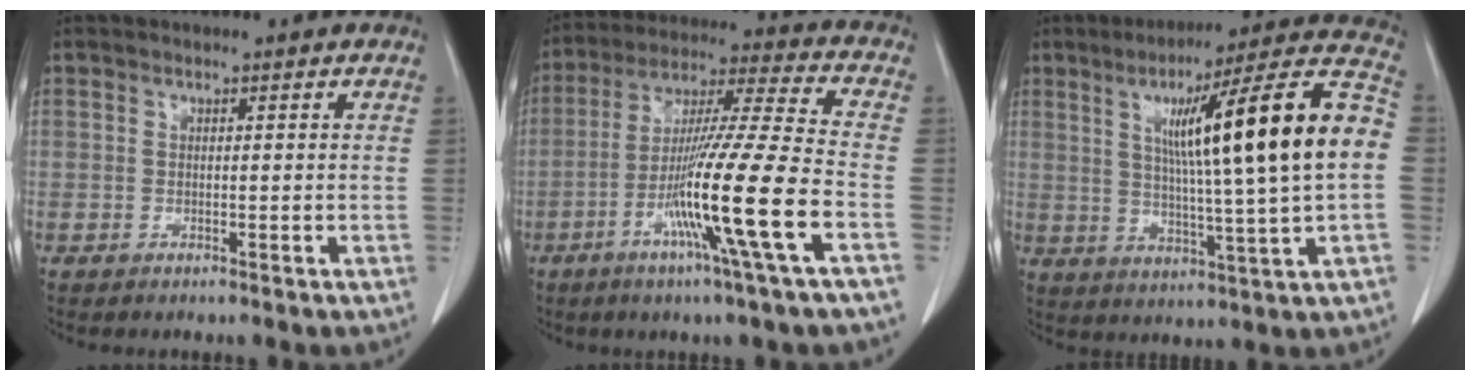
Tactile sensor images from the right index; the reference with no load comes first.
{"total": 16.9, "force": [-6.1, -1.8, 15.7], "torque": [-0.292, -0.017, -0.113]}
{"total": 21.5, "force": [2.8, 0.0, 21.3], "torque": [-0.312, 0.023, 0.033]}